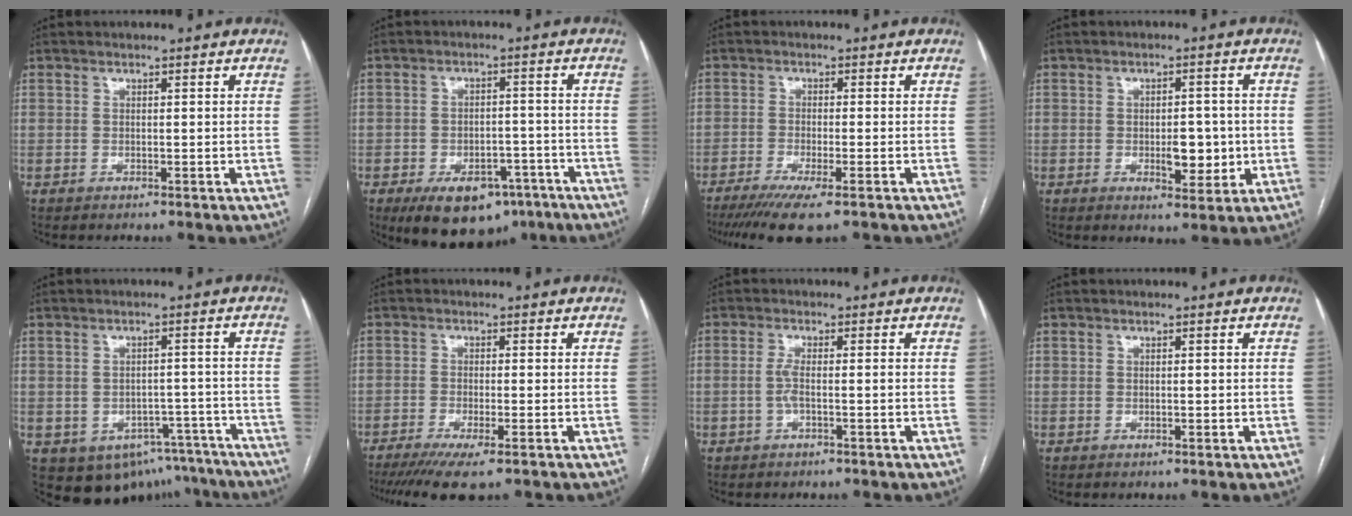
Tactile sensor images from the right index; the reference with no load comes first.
{"total": 11.8, "force": [-7.7, 6.7, 6.0], "torque": [-0.078, 0.013, -0.108]}
{"total": 8.5, "force": [-6.1, 0.6, 5.9], "torque": [-0.090, -0.019, -0.094]}
{"total": 5.5, "force": [-0.9, 2.6, 4.8], "torque": [-0.063, 0.000, -0.004]}
{"total": 13.3, "force": [-8.7, 9.1, 4.3], "torque": [-0.057, 0.030, -0.097]}
{"total": 7.8, "force": [-5.7, 0.6, 5.3], "torque": [-0.077, -0.017, -0.088]}
{"total": 2.0, "force": [-0.6, 0.1, 1.9], "torque": [-0.037, 0.003, -0.014]}
{"total": 0.0}